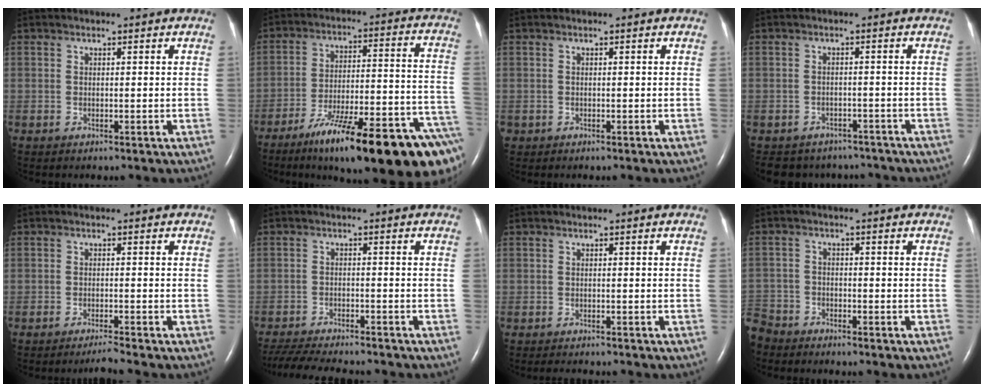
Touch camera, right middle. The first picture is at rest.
{"total": 24.5, "force": [-16.1, 2.8, 18.2], "torque": [-0.182, 0.009, -0.248]}
{"total": 0.0}
{"total": 8.6, "force": [-7.6, 3.9, 0.7], "torque": [-0.014, 0.009, -0.089]}
{"total": 2.2, "force": [-1.9, -0.8, 0.5], "torque": [-0.014, -0.009, -0.035]}
{"total": 13.0, "force": [-11.7, 1.9, 5.3], "torque": [-0.101, -0.019, -0.172]}
{"total": 3.0, "force": [-2.7, 0.7, 1.0], "torque": [-0.018, -0.008, -0.033]}
{"total": 5.8, "force": [-5.3, 2.2, 0.2], "torque": [-0.001, -0.009, -0.106]}